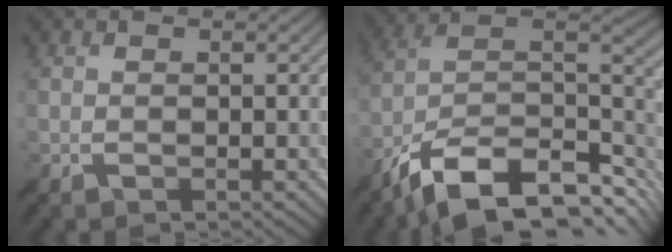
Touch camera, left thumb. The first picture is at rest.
{"total": 15.6, "force": [-9.5, 7.1, 10.1], "torque": [-0.228, -0.023, -0.158]}